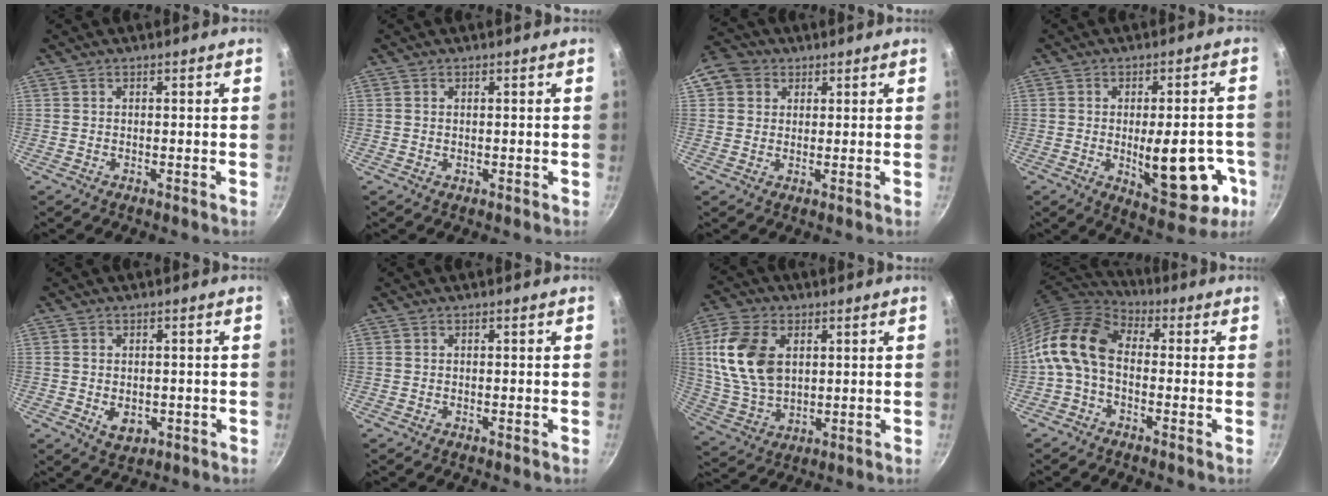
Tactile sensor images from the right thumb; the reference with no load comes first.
{"total": 0.6, "force": [0.1, 0.4, 0.4], "torque": [-0.004, 0.000, 0.002]}
{"total": 8.1, "force": [2.8, 6.8, 3.3], "torque": [-0.048, 0.012, 0.040]}
{"total": 16.2, "force": [-3.9, 7.1, 14.0], "torque": [-0.151, 0.004, -0.040]}
{"total": 4.4, "force": [-0.8, 3.2, 3.0], "torque": [-0.038, -0.006, -0.004]}
{"total": 0.0}
{"total": 14.8, "force": [3.5, 9.7, 10.6], "torque": [-0.191, -0.009, 0.077]}
{"total": 13.8, "force": [-1.2, 9.2, 10.3], "torque": [-0.194, 0.039, -0.046]}